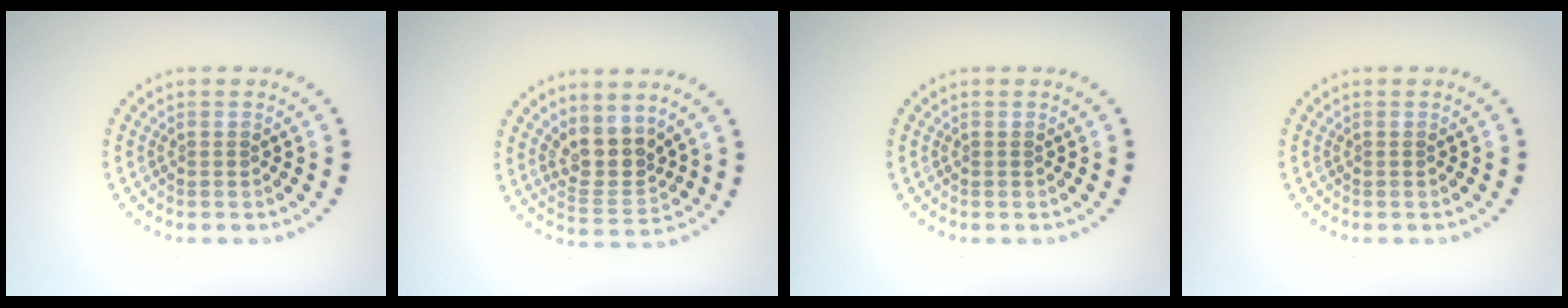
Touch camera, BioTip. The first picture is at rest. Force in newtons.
{"total": 3.7, "press": 3.1, "slide": 2.0}
{"total": 0.0}
{"total": 0.0}